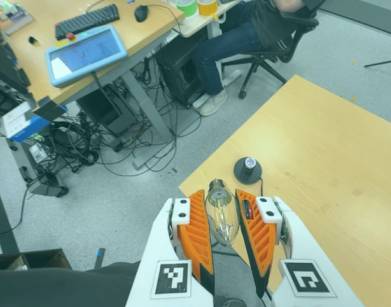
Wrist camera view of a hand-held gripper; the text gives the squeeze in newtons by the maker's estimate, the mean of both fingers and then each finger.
{"total": 12.3, "left": 12.3, "right": 12.3}